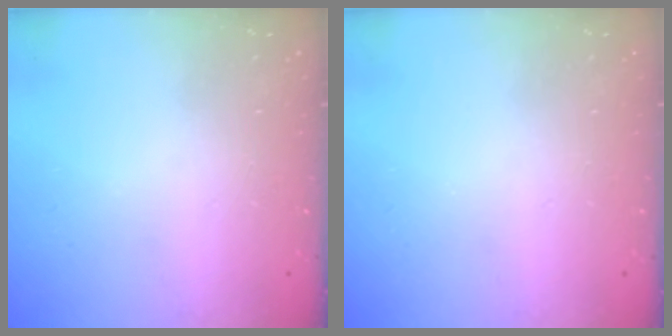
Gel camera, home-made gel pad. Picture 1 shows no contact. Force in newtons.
{"total": 0.0}